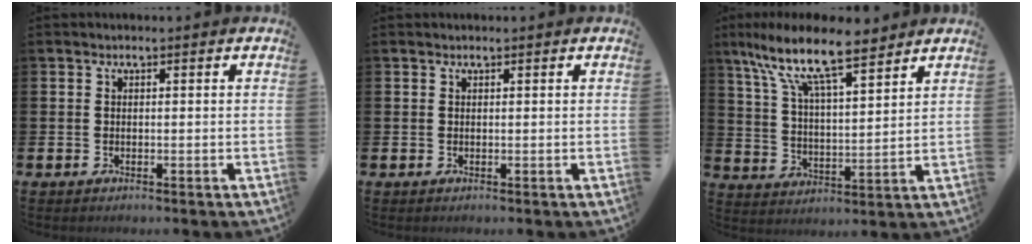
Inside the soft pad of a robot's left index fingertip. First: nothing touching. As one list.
[{"total": 0.0}, {"total": 11.1, "force": [9.0, 2.5, 6.1], "torque": [-0.144, -0.042, 0.156]}]